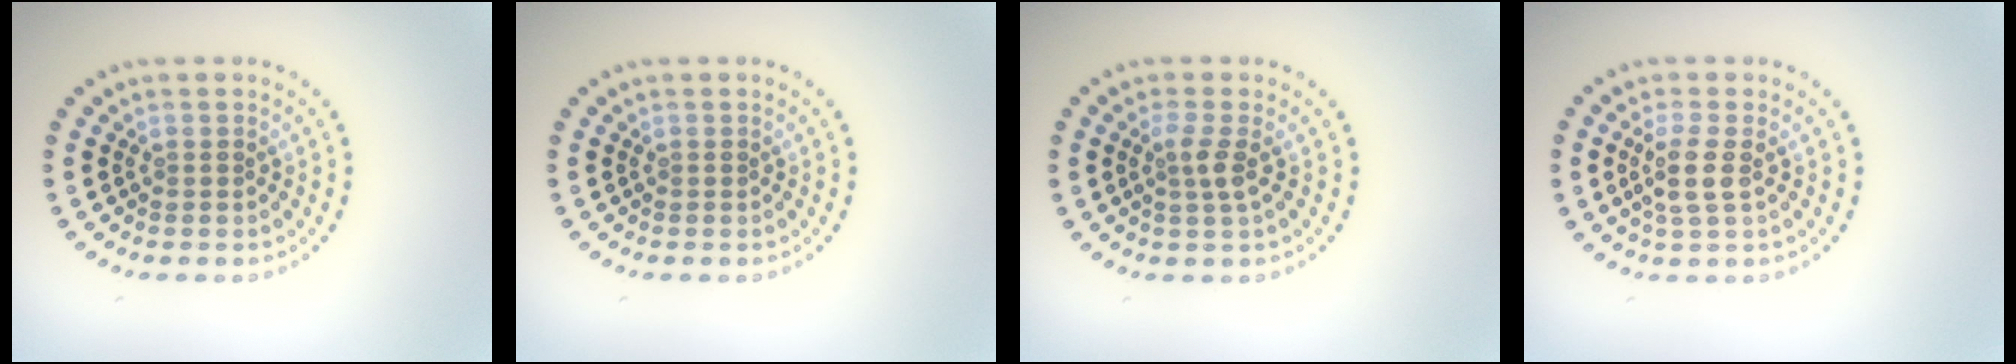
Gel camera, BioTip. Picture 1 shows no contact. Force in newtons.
{"total": 0.0}
{"total": 1.8, "press": 1.3, "slide": 1.2}
{"total": 2.4, "press": 2.0, "slide": 1.3}